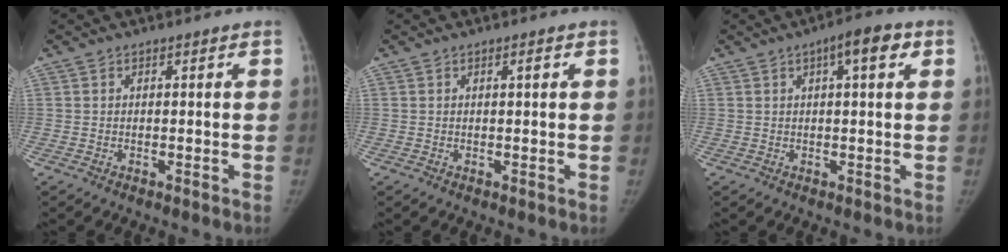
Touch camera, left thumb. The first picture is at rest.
{"total": 0.7, "force": [0.2, 0.1, 0.7], "torque": [-0.011, 0.003, 0.003]}
{"total": 5.8, "force": [2.3, 1.7, 5.1], "torque": [-0.065, 0.010, 0.026]}